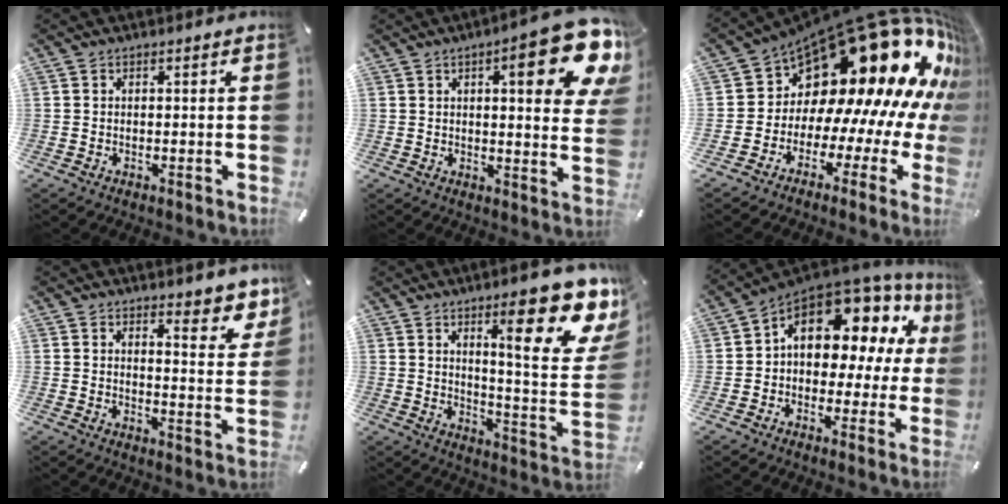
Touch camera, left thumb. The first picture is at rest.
{"total": 16.5, "force": [8.0, 4.7, 13.6], "torque": [-0.175, -0.047, 0.120]}
{"total": 25.1, "force": [12.7, 12.7, 17.5], "torque": [-0.271, -0.148, 0.244]}
{"total": 7.0, "force": [5.8, 2.7, 2.7], "torque": [-0.019, -0.055, 0.099]}
{"total": 20.9, "force": [12.0, 5.5, 16.2], "torque": [-0.216, -0.087, 0.182]}
{"total": 13.2, "force": [6.1, 8.2, 8.3], "torque": [-0.118, -0.053, 0.100]}